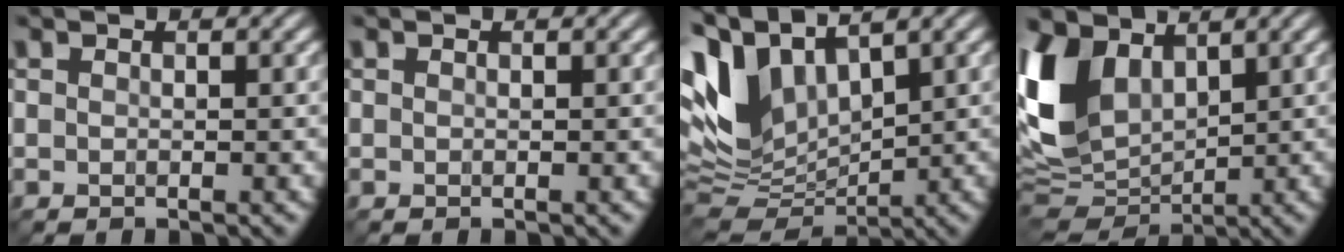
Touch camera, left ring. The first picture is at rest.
{"total": 0.0}
{"total": 9.0, "force": [3.6, 5.0, 6.6], "torque": [-0.162, 0.011, 0.069]}
{"total": 8.8, "force": [2.7, 5.9, 6.0], "torque": [-0.146, 0.003, 0.047]}